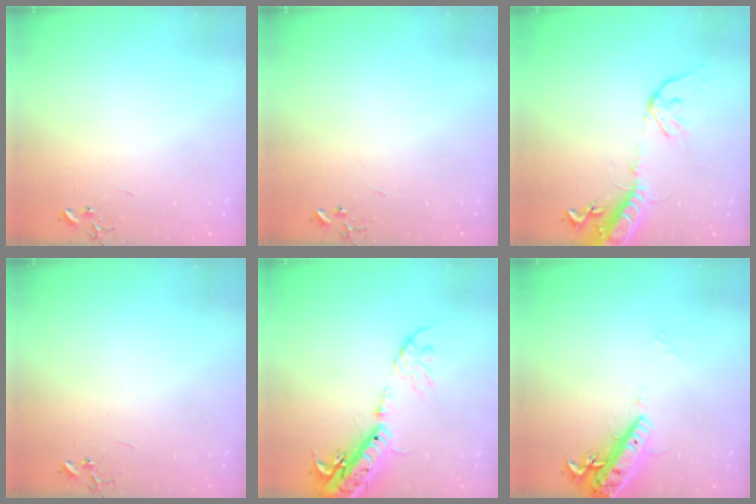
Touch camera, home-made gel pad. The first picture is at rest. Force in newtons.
{"total": 0.0}
{"total": 16.2, "press": 15.8, "slide": 3.6}
{"total": 0.0}
{"total": 19.6, "press": 19.1, "slide": 4.3}
{"total": 17.1, "press": 16.8, "slide": 3.3}